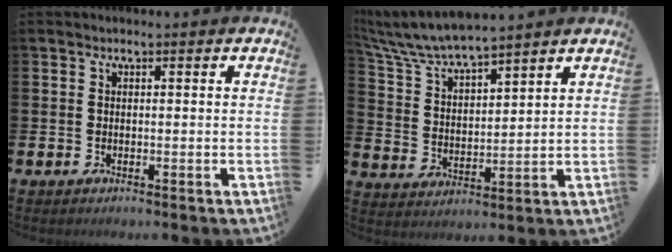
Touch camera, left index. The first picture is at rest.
{"total": 6.6, "force": [6.4, 0.5, 1.6], "torque": [-0.060, -0.039, 0.112]}